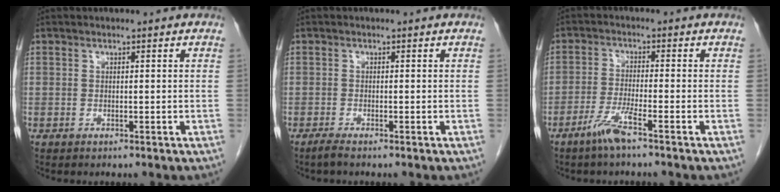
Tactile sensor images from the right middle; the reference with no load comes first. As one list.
[{"total": 1.1, "force": [-0.9, -0.1, 0.6], "torque": [-0.017, -0.004, -0.021]}, {"total": 4.4, "force": [-3.0, -0.3, 3.1], "torque": [-0.066, -0.007, -0.065]}]